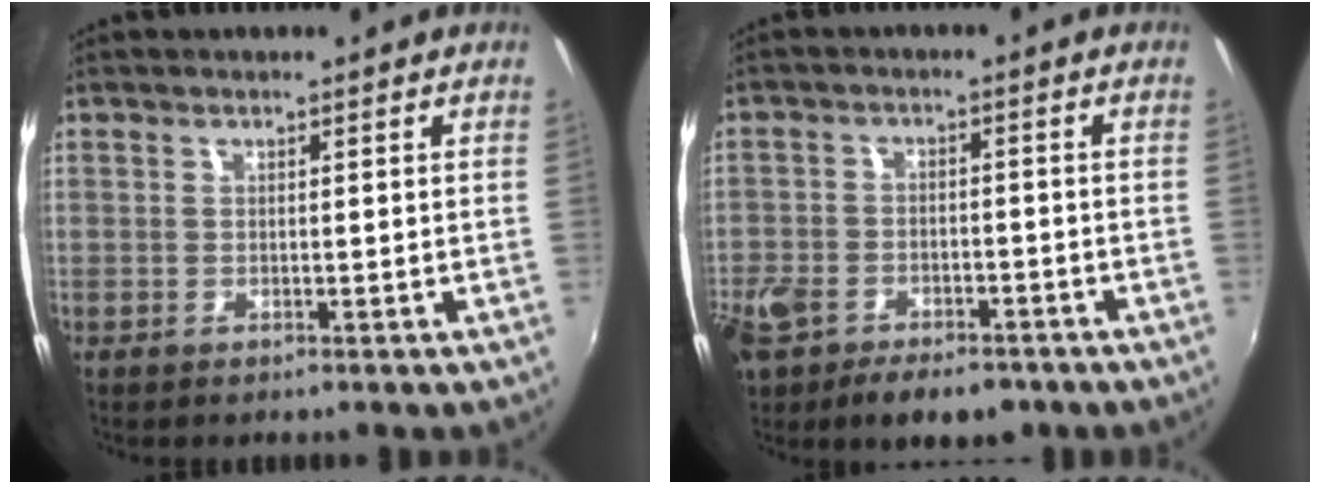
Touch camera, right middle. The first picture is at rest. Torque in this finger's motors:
{"motor_torque": [1.07, -1.07, 0.21, 0.09]}